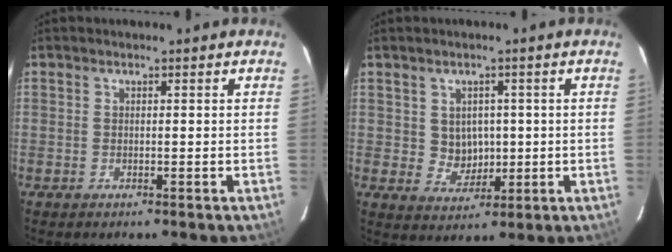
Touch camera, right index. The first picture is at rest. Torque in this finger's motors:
{"motor_torque": [0.13, 0.11, 0.21, 0.00]}